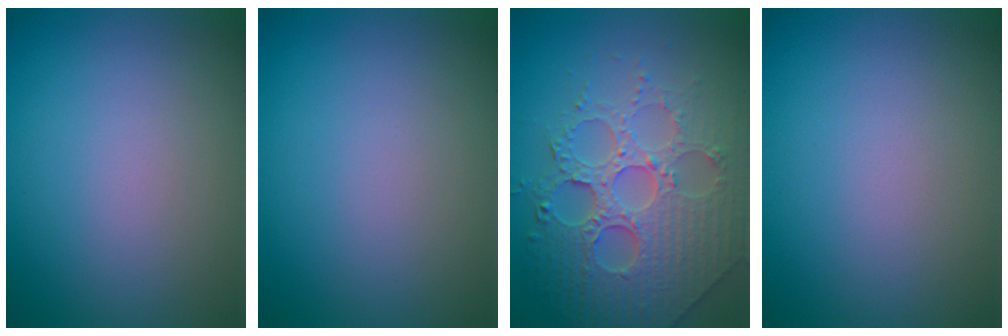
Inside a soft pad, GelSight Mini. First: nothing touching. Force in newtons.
{"total": 0.0}
{"total": 8.1, "press": 6.0, "slide": 5.4}
{"total": 0.0}